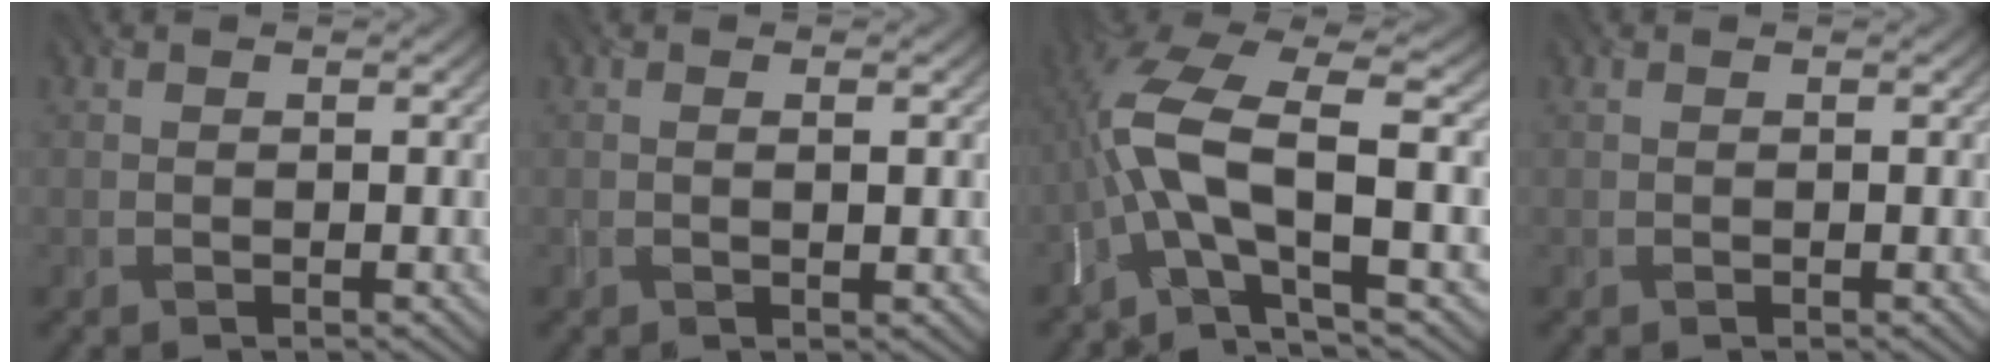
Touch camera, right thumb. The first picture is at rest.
{"total": 1.1, "force": [0.1, 0.1, 1.1], "torque": [-0.021, 0.003, 0.001]}
{"total": 12.0, "force": [-2.0, 3.8, 11.2], "torque": [-0.242, 0.012, -0.050]}
{"total": 0.0}